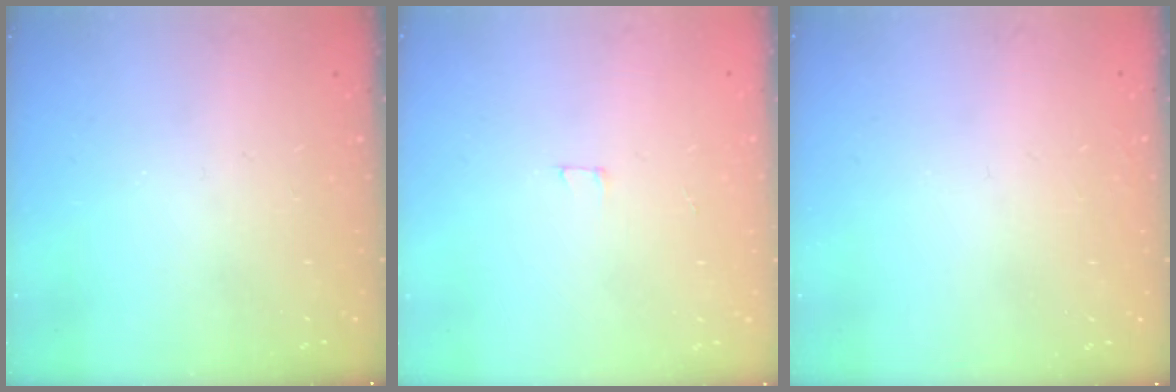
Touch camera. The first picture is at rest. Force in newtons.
{"total": 1.8, "press": 1.8, "slide": 0.1}
{"total": 1.5, "press": 1.5, "slide": 0.1}